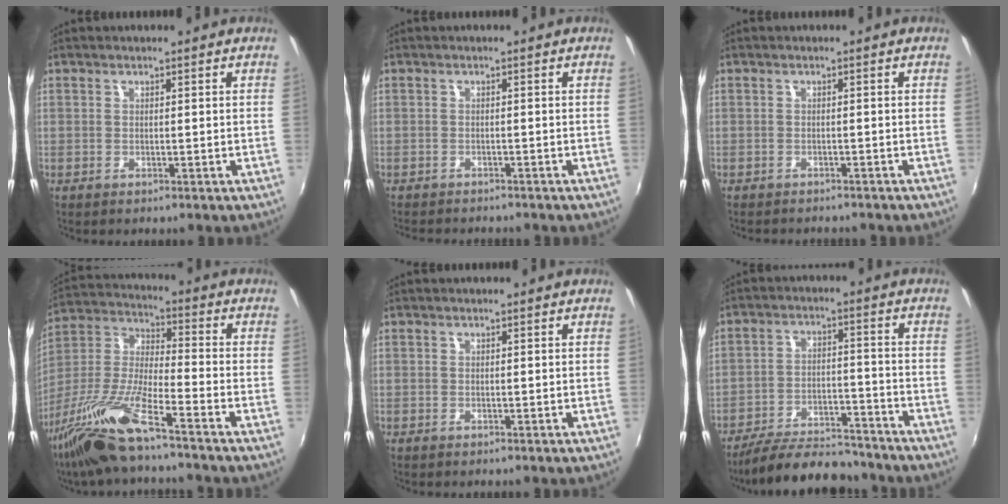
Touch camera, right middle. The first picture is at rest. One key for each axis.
{"total": 4.4, "fx": -4.1, "fy": 0.9, "fz": 1.3, "tx": -0.036, "ty": -0.017, "tz": -0.064}
{"total": 3.9, "fx": -3.6, "fy": 0.9, "fz": 1.2, "tx": -0.030, "ty": -0.014, "tz": -0.053}
{"total": 14.7, "fx": -10.7, "fy": 1.0, "fz": 10.1, "tx": -0.211, "ty": -0.019, "tz": -0.214}
{"total": 0.0}
{"total": 15.0, "fx": -13.4, "fy": 3.9, "fz": 5.6, "tx": -0.124, "ty": -0.003, "tz": -0.200}